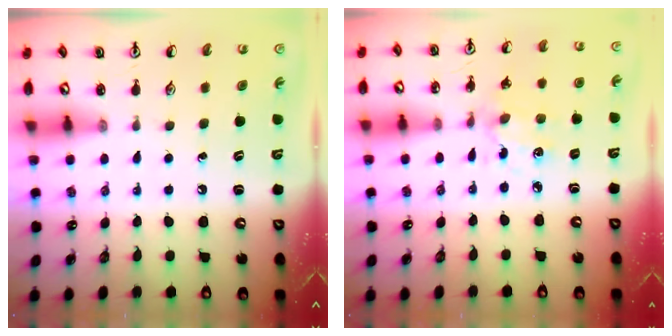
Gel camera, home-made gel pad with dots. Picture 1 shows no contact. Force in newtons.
{"total": 2.6, "press": 2.4, "slide": 0.9}